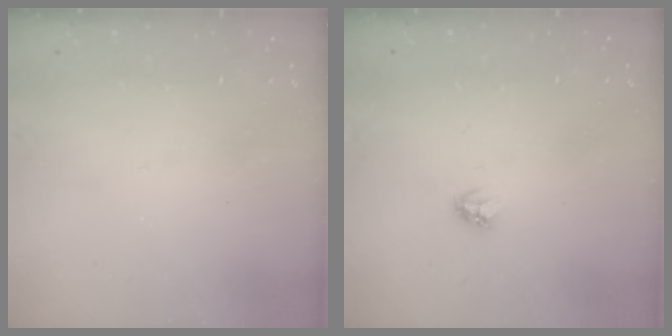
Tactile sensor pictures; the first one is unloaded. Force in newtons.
{"total": 2.8, "press": 2.8, "slide": 0.3}